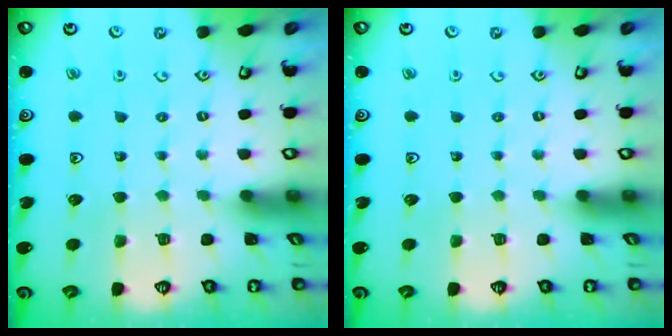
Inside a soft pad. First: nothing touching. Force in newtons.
{"total": 0.0}